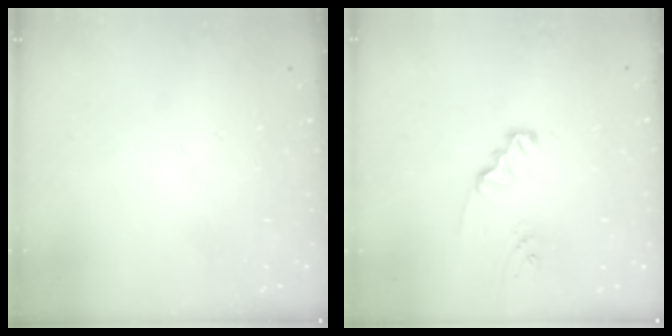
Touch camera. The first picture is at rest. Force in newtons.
{"total": 2.1, "press": 2.1, "slide": 0.2}